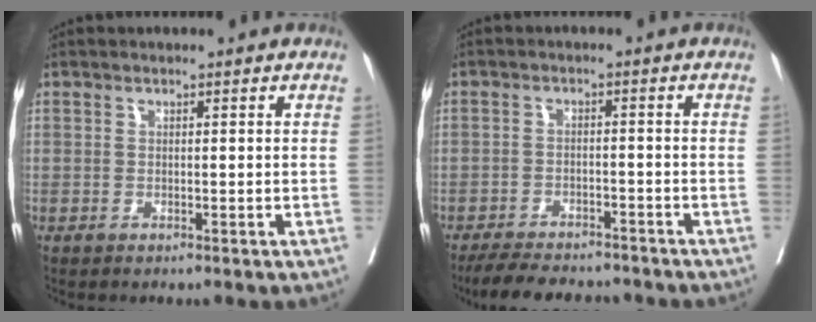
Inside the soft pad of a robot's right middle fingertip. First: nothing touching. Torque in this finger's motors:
{"motor_torque": [0.68, -0.52, 0.04, 0.03]}